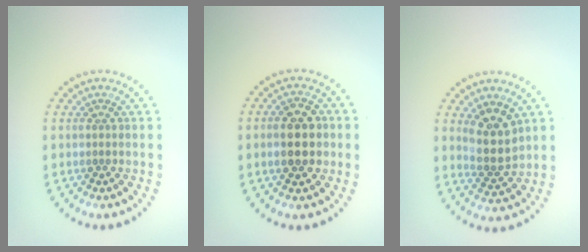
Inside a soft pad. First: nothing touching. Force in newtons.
{"total": 4.5, "press": 4.5, "slide": 0.2}
{"total": 4.1, "press": 3.8, "slide": 1.6}